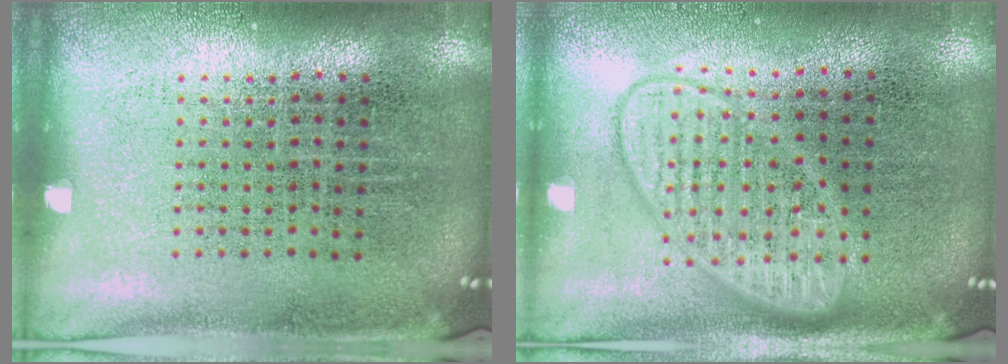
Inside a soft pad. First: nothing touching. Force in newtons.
{"total": 2.9, "press": 2.8, "slide": 0.4}